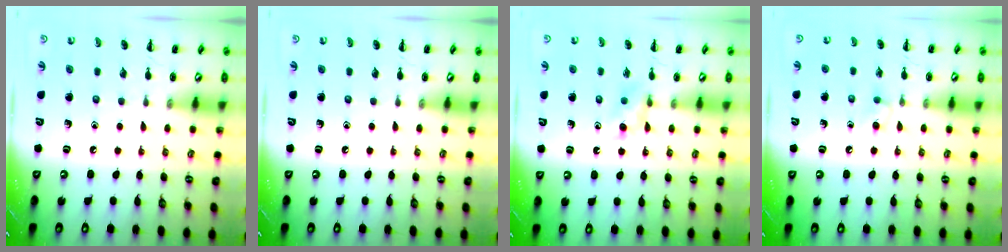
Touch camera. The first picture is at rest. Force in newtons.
{"total": 0.0}
{"total": 5.3, "press": 4.9, "slide": 2.1}
{"total": 2.9, "press": 2.6, "slide": 1.3}